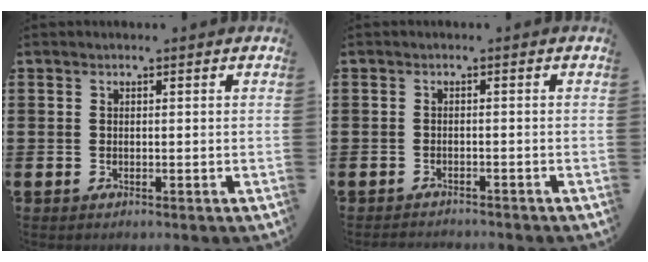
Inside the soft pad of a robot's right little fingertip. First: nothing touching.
{"total": 1.1, "force": [-1.0, 0.0, -0.1], "torque": [-0.001, 0.002, -0.022]}